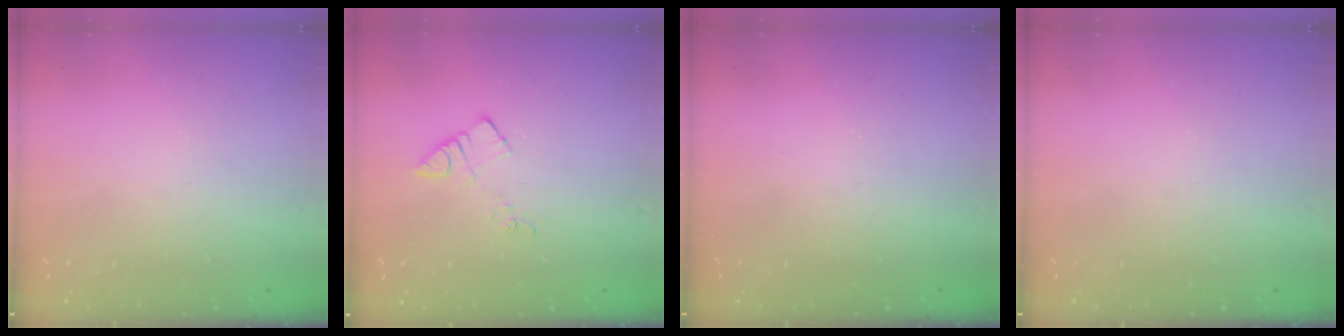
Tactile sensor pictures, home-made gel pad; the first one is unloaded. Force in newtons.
{"total": 5.2, "press": 5.2, "slide": 0.7}
{"total": 2.8, "press": 2.8, "slide": 0.4}
{"total": 0.0}